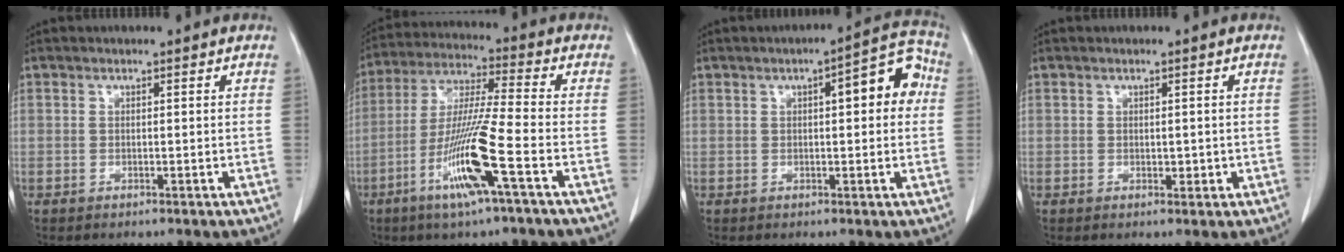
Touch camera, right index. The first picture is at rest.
{"total": 13.1, "force": [-5.4, -0.6, 12.0], "torque": [-0.240, -0.014, -0.106]}
{"total": 7.8, "force": [1.5, 2.2, 7.4], "torque": [-0.087, 0.029, 0.012]}
{"total": 1.4, "force": [0.0, 0.9, 1.1], "torque": [-0.010, 0.001, 0.005]}